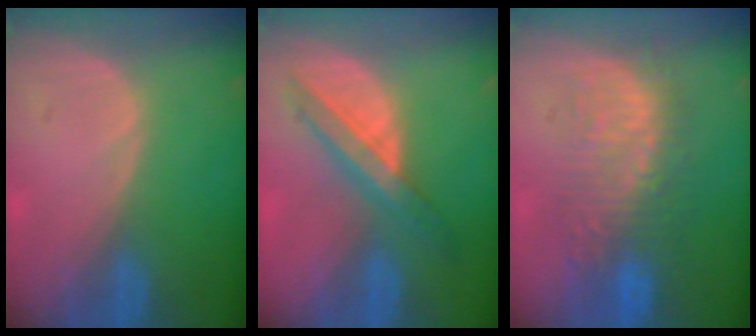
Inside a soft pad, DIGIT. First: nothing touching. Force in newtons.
{"total": 6.1, "press": 6.0, "slide": 0.9}
{"total": 9.2, "press": 8.9, "slide": 2.1}